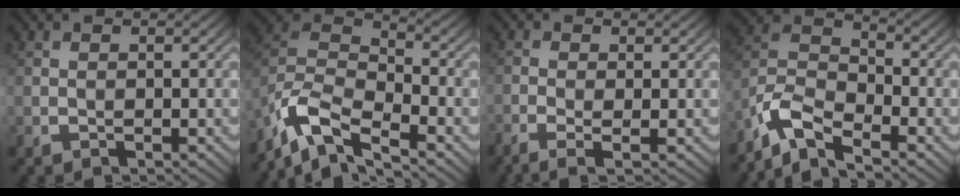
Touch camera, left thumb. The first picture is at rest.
{"total": 9.8, "force": [-7.3, 3.4, 5.6], "torque": [-0.121, -0.004, -0.160]}
{"total": 2.9, "force": [-1.5, 0.7, 2.4], "torque": [-0.054, -0.005, -0.035]}
{"total": 7.9, "force": [-6.1, 2.5, 4.4], "torque": [-0.094, 0.000, -0.146]}